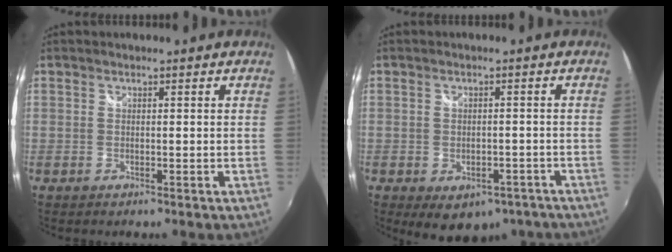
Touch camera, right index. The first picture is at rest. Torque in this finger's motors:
{"motor_torque": [1.19, -0.95, 0.42, 0.08]}